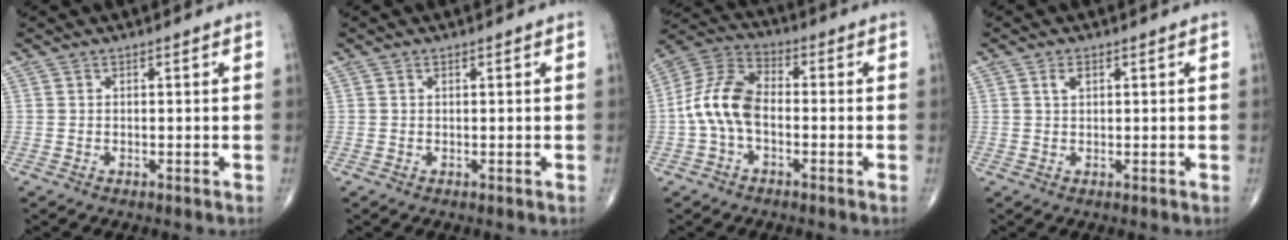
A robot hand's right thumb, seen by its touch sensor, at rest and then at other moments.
{"total": 0.0}
{"total": 10.9, "force": [-1.6, 6.4, 8.6], "torque": [-0.172, 0.035, -0.043]}
{"total": 1.7, "force": [0.7, 0.9, 1.2], "torque": [-0.023, 0.002, 0.015]}